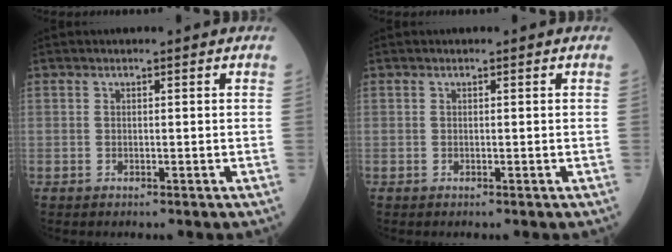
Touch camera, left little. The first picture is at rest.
{"total": 0.0}